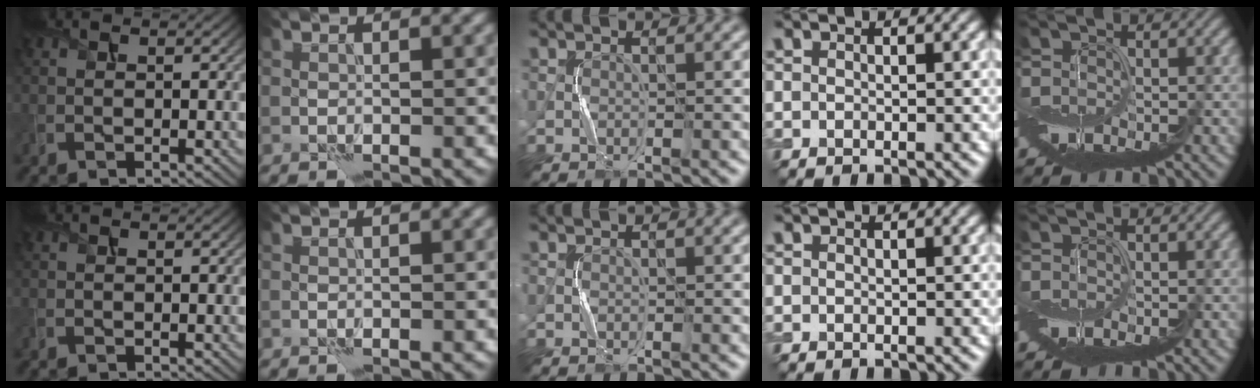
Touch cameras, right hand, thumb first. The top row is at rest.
{}